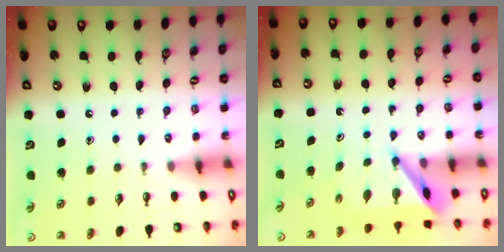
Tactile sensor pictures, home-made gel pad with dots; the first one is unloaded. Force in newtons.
{"total": 6.6, "press": 6.6, "slide": 0.4}